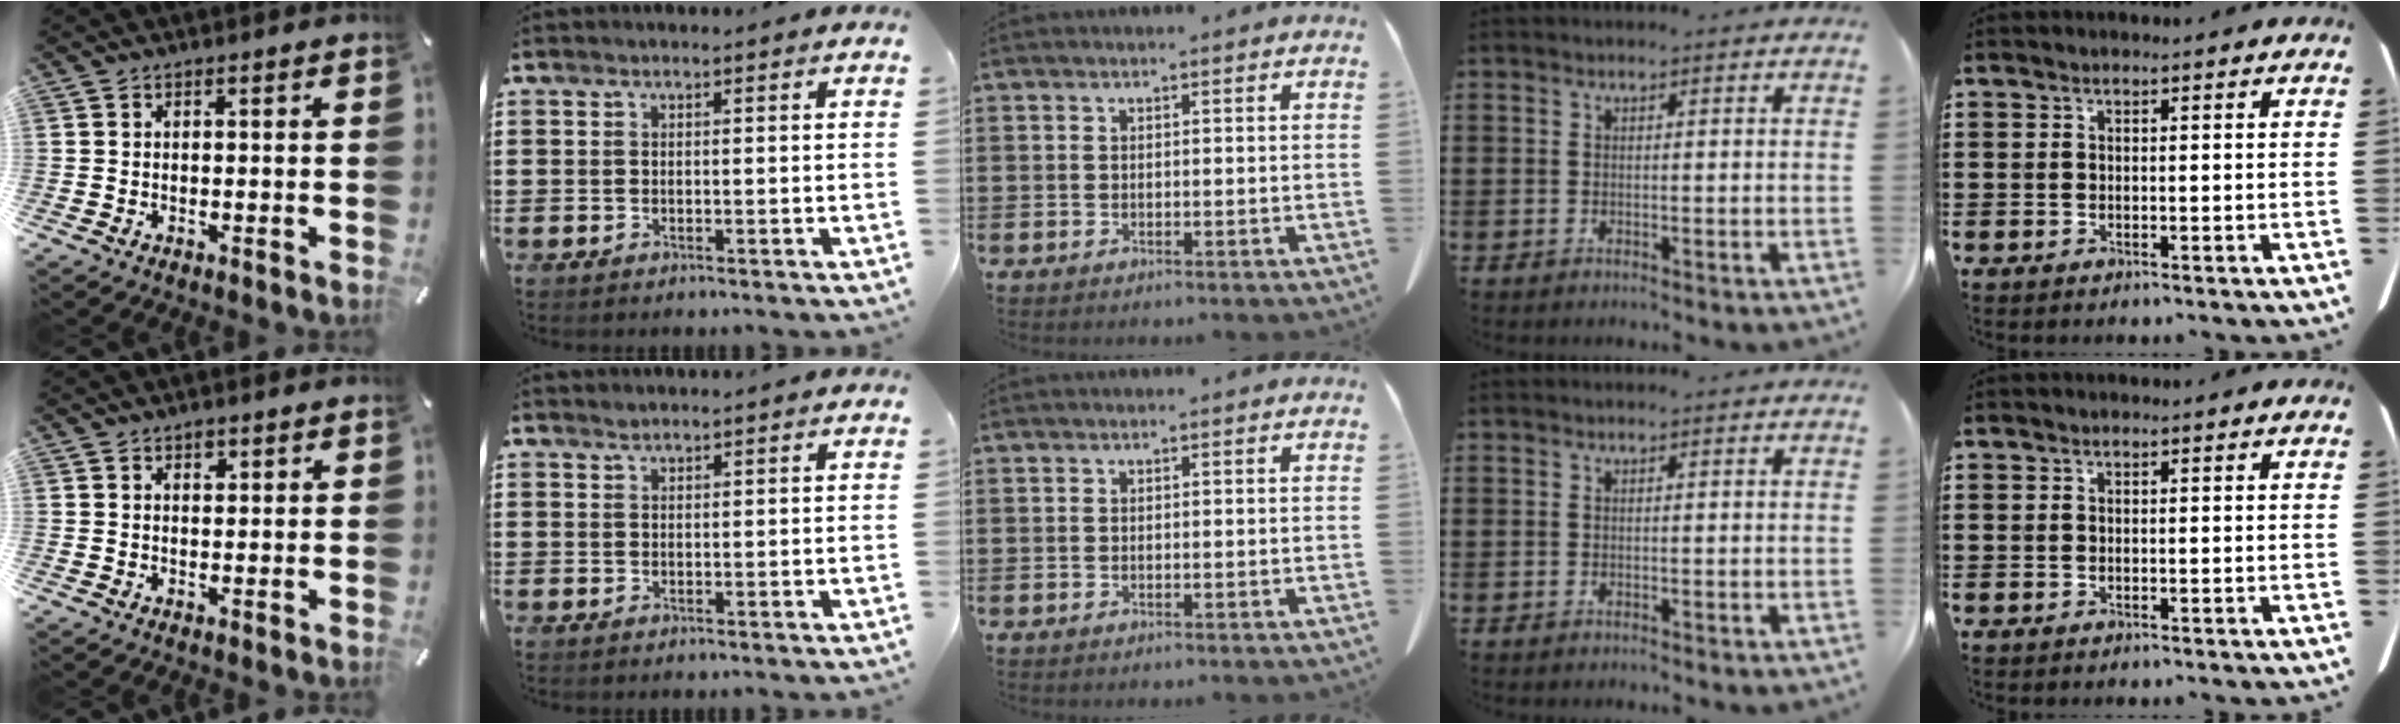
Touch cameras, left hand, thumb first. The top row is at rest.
{"thumb": {"total": 1.5, "force": [0.7, 1.1, 0.7], "torque": [-0.007, -0.001, 0.012]}, "index": {"total": 0.9, "force": [0.9, 0.2, 0.1], "torque": [-0.005, -0.001, 0.017]}}